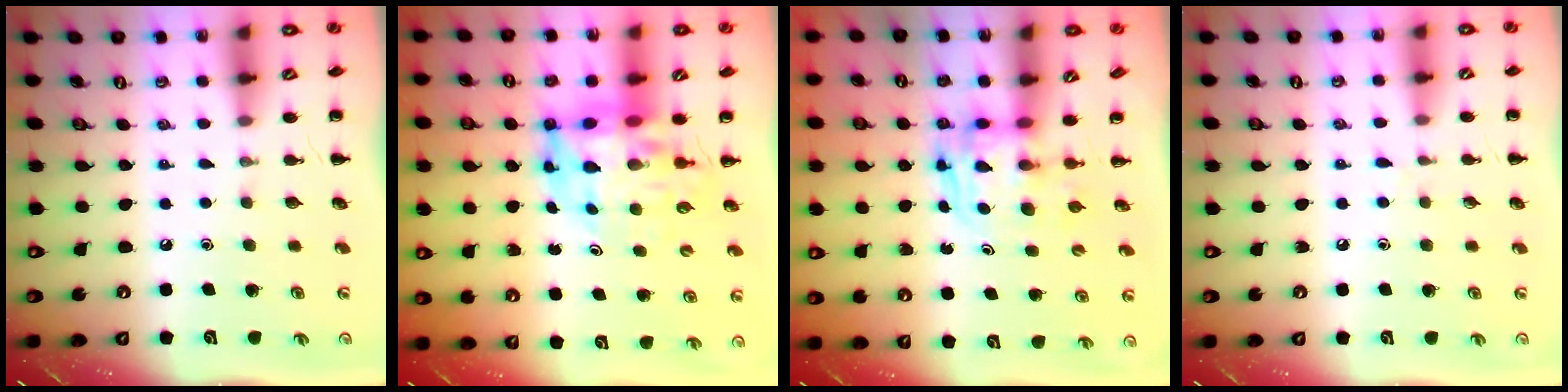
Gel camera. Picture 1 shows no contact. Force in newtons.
{"total": 11.3, "press": 10.7, "slide": 3.6}
{"total": 2.7, "press": 2.7, "slide": 0.2}
{"total": 3.8, "press": 3.4, "slide": 1.6}